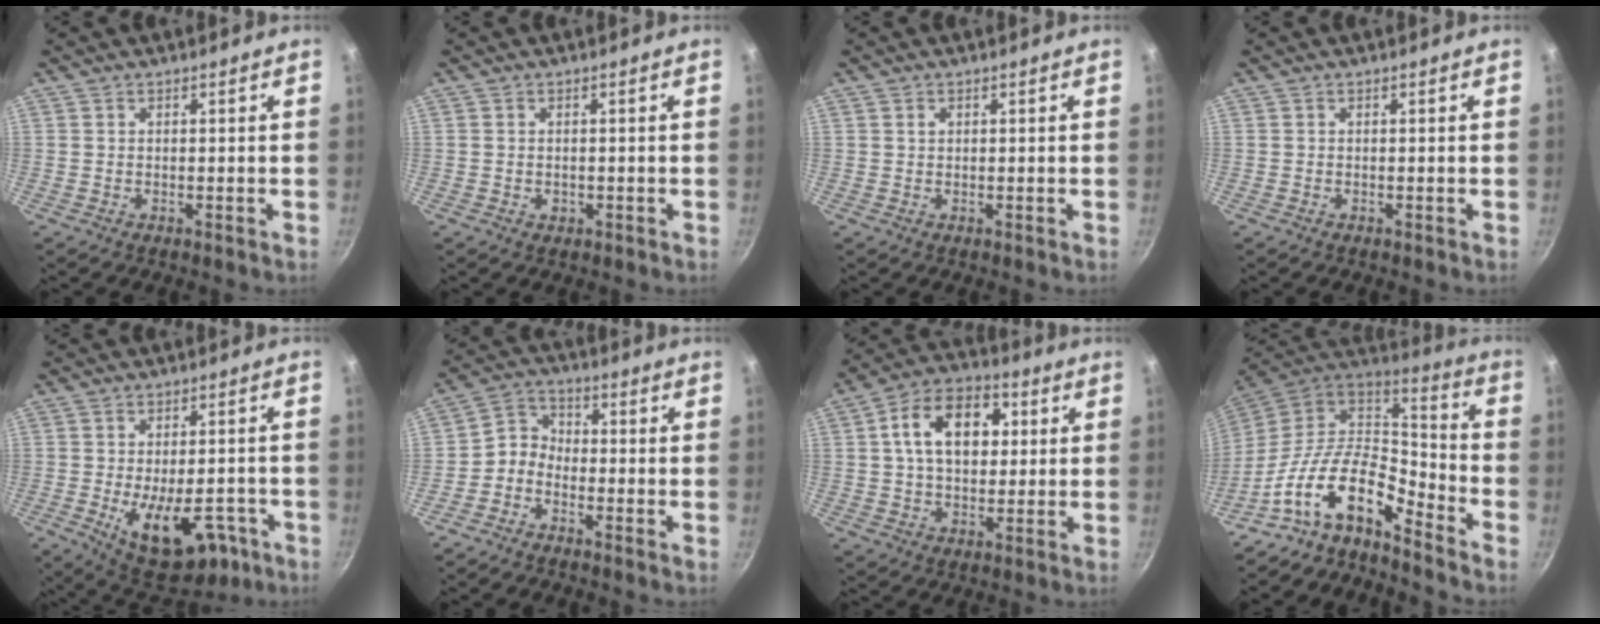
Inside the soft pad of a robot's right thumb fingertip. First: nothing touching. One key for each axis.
{"total": 1.0, "fx": -0.1, "fy": 0.8, "fz": 0.6, "tx": -0.005, "ty": -0.001, "tz": -0.002}
{"total": 0.8, "fx": 0.4, "fy": 0.6, "fz": 0.4, "tx": -0.005, "ty": 0.002, "tz": 0.007}
{"total": 0.0}
{"total": 15.2, "fx": -5.4, "fy": 8.0, "fz": 11.7, "tx": -0.126, "ty": 0.006, "tz": -0.059}
{"total": 4.7, "fx": -2.5, "fy": 3.4, "fz": 2.0, "tx": -0.024, "ty": 0.043, "tz": -0.067}
{"total": 14.3, "fx": 2.9, "fy": 9.6, "fz": 10.1, "tx": -0.131, "ty": 0.017, "tz": 0.032}
{"total": 15.9, "fx": -9.7, "fy": 6.5, "fz": 10.8, "tx": -0.178, "ty": 0.068, "tz": -0.200}